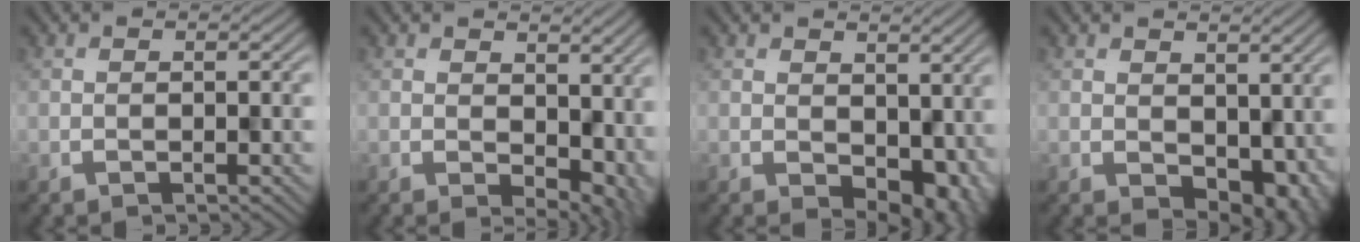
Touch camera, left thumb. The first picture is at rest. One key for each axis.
{"total": 6.7, "fx": -0.1, "fy": 4.4, "fz": 5.1, "tx": -0.066, "ty": -0.025, "tz": 0.012}
{"total": 5.8, "fx": -0.6, "fy": 4.1, "fz": 4.1, "tx": -0.052, "ty": -0.027, "tz": 0.002}
{"total": 5.6, "fx": -0.2, "fy": 4.1, "fz": 3.8, "tx": -0.046, "ty": -0.026, "tz": 0.010}